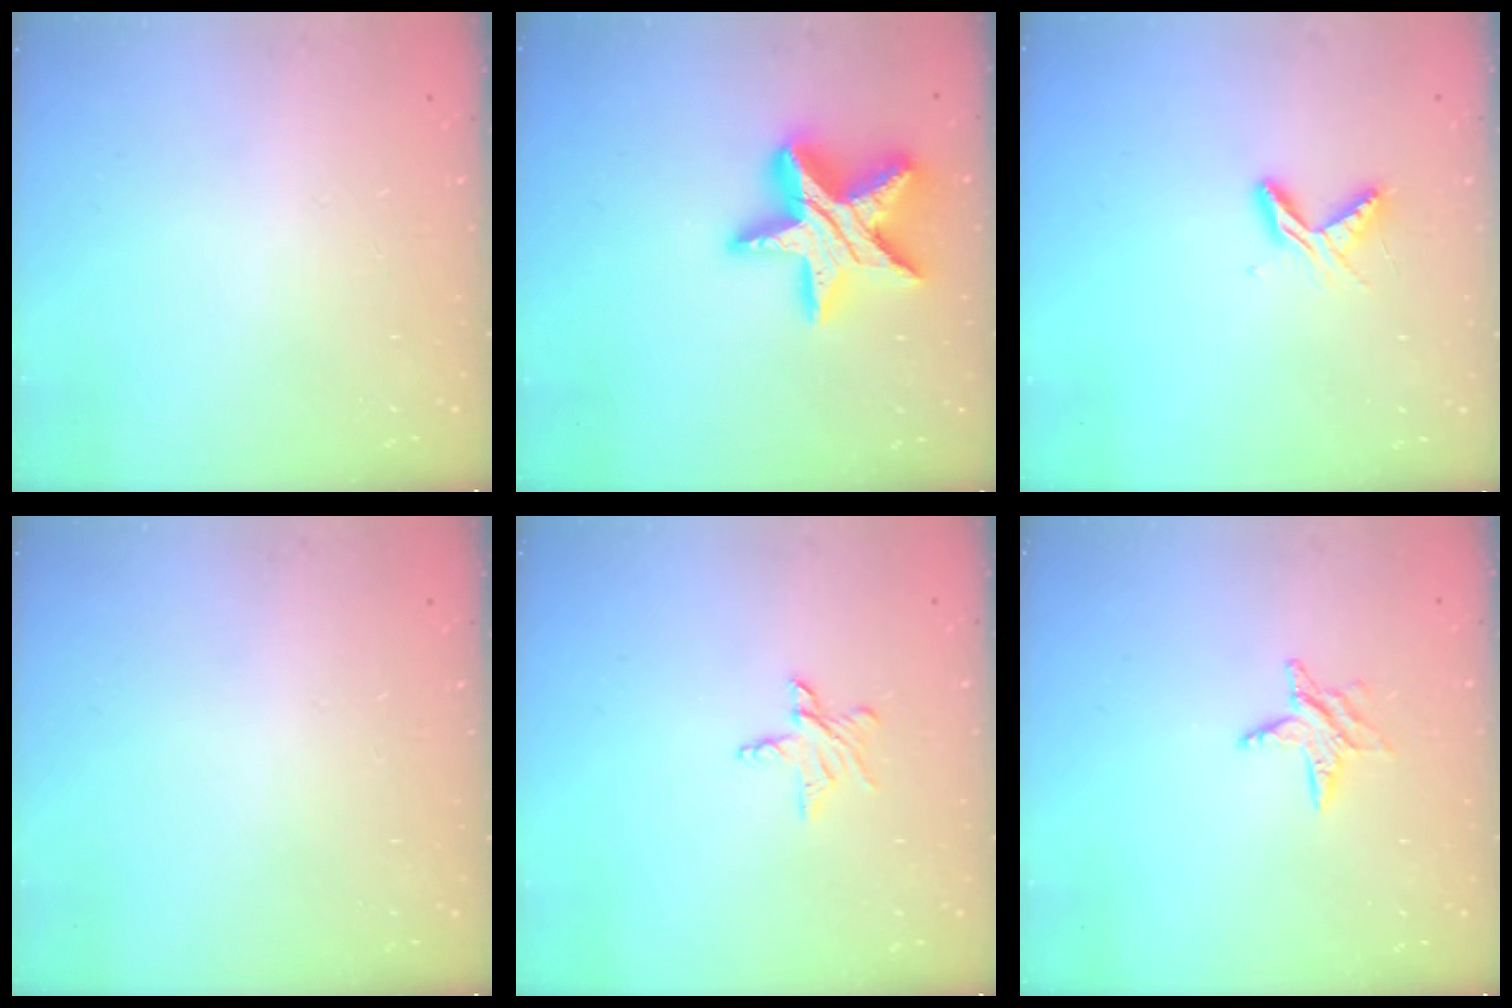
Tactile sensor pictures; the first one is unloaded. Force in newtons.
{"total": 20.1, "press": 20.0, "slide": 1.4}
{"total": 5.4, "press": 5.4, "slide": 0.5}
{"total": 0.0}
{"total": 5.9, "press": 5.8, "slide": 0.5}
{"total": 5.2, "press": 5.1, "slide": 0.5}